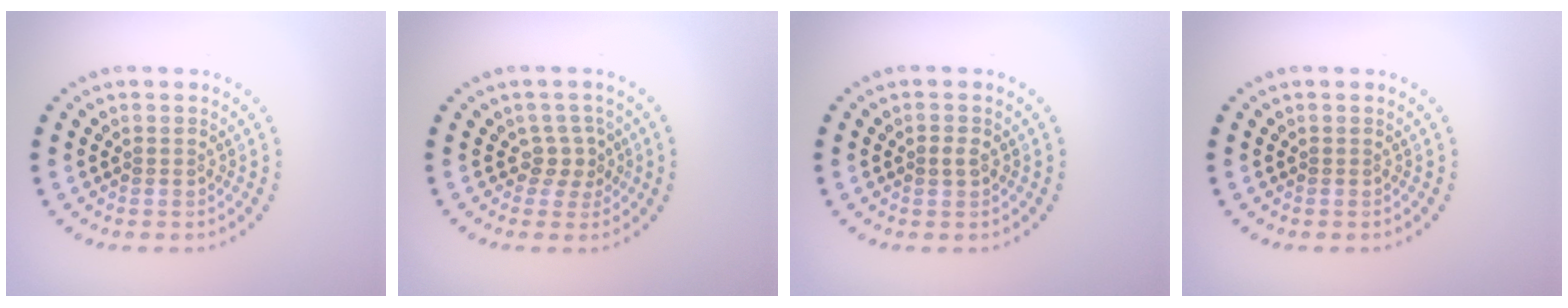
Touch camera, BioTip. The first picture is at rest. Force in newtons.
{"total": 2.1, "press": 1.5, "slide": 1.4}
{"total": 1.1, "press": 1.0, "slide": 0.2}
{"total": 0.0}